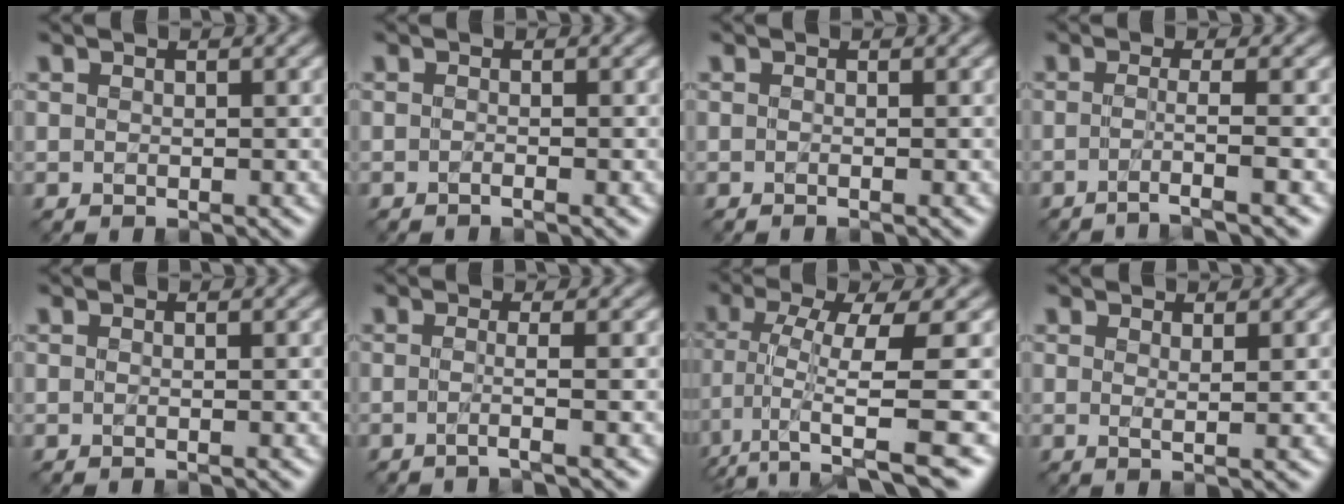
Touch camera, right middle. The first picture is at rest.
{"total": 1.1, "force": [-0.4, 0.4, 0.9], "torque": [-0.010, -0.009, -0.015]}
{"total": 1.3, "force": [-0.1, 0.6, 1.2], "torque": [-0.007, -0.010, -0.016]}
{"total": 3.2, "force": [-1.4, 0.5, 2.8], "torque": [-0.030, -0.003, -0.044]}
{"total": 1.3, "force": [-0.1, 0.6, 1.1], "torque": [-0.008, -0.008, -0.016]}
{"total": 2.3, "force": [-0.6, 0.6, 2.2], "torque": [-0.025, -0.013, -0.026]}
{"total": 7.9, "force": [-3.1, 2.1, 7.0], "torque": [-0.131, -0.004, -0.059]}
{"total": 1.6, "force": [0.4, 0.3, 1.5], "torque": [-0.023, -0.003, 0.002]}